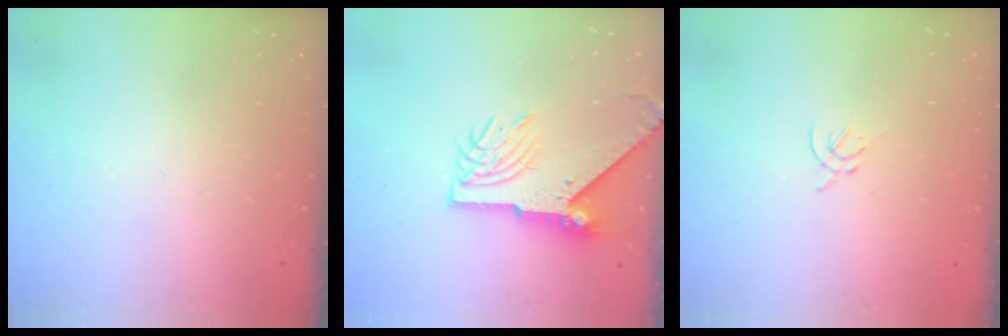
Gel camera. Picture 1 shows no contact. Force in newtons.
{"total": 9.2, "press": 9.1, "slide": 1.3}
{"total": 1.4, "press": 1.3, "slide": 0.5}